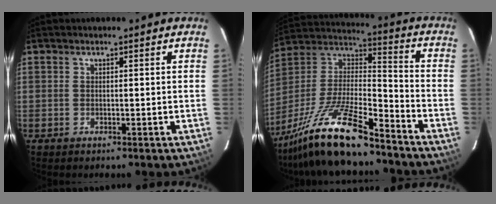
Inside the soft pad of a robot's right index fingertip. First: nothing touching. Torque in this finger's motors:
{"motor_torque": [0.97, -1.17, 0.57, 0.21]}